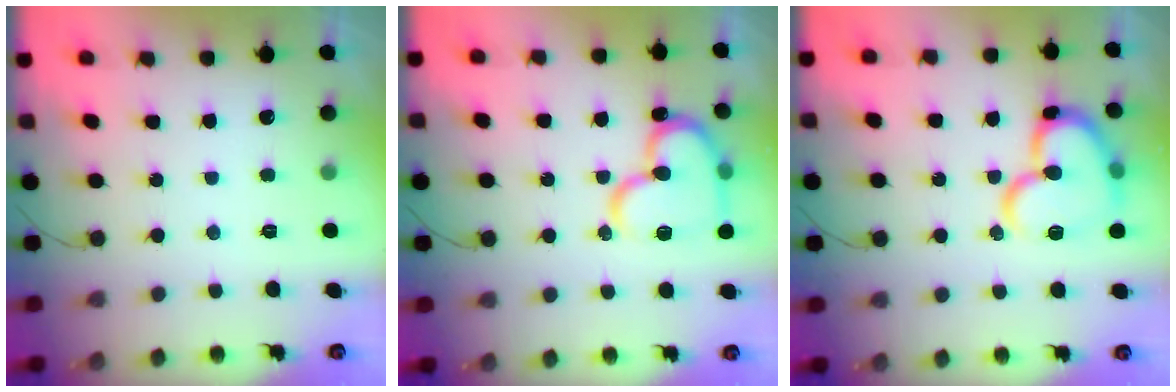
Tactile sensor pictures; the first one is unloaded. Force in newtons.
{"total": 18.4, "press": 18.3, "slide": 1.8}
{"total": 17.5, "press": 17.4, "slide": 2.1}